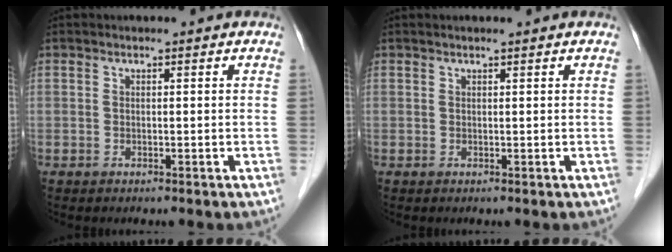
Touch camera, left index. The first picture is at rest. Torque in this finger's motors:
{"motor_torque": [0.20, -0.15, -0.01, -0.01]}